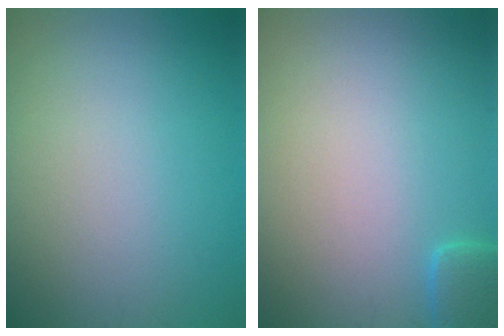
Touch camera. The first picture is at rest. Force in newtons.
{"total": 1.9, "press": 1.9, "slide": 0.2}